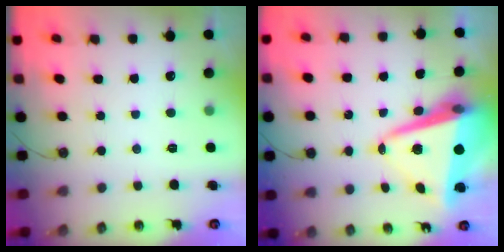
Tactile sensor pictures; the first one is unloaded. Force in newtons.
{"total": 13.6, "press": 13.5, "slide": 1.6}